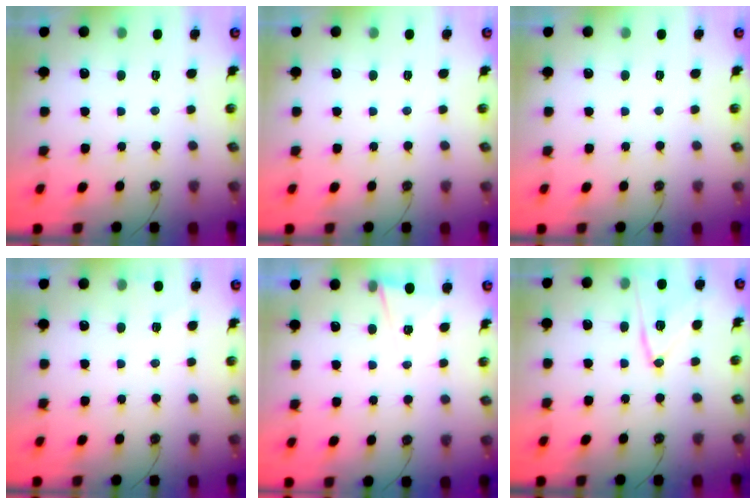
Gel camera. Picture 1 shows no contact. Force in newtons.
{"total": 0.0}
{"total": 0.0}
{"total": 4.3, "press": 4.2, "slide": 1.0}
{"total": 5.6, "press": 3.2, "slide": 4.6}
{"total": 13.6, "press": 13.2, "slide": 3.0}